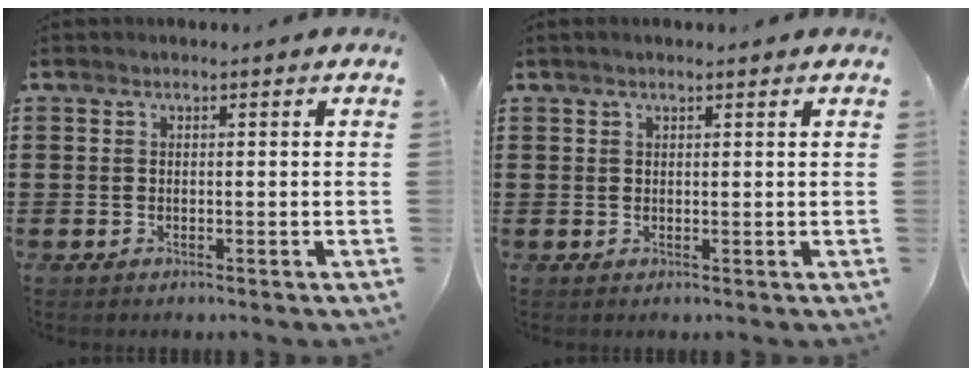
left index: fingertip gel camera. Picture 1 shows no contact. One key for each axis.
{"total": 1.2, "fx": 0.9, "fy": 0.0, "fz": 0.8, "tx": -0.016, "ty": 0.001, "tz": 0.016}